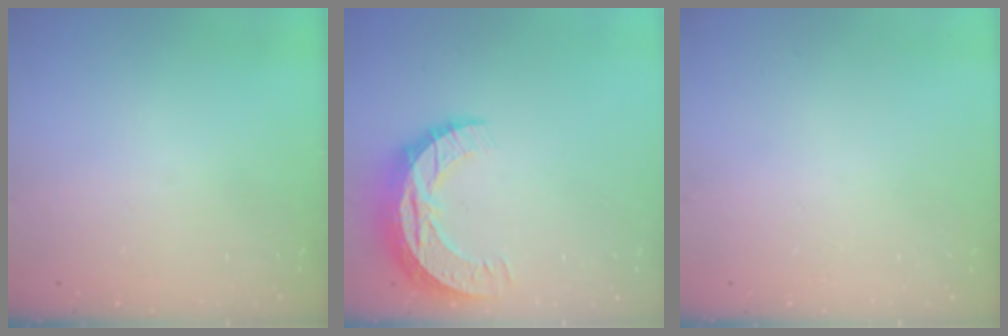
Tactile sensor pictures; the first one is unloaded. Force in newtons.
{"total": 10.7, "press": 10.7, "slide": 0.8}
{"total": 0.0}